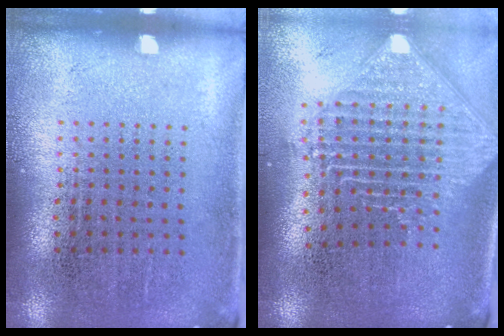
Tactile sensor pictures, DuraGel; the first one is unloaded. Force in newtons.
{"total": 2.4, "press": 1.9, "slide": 1.5}